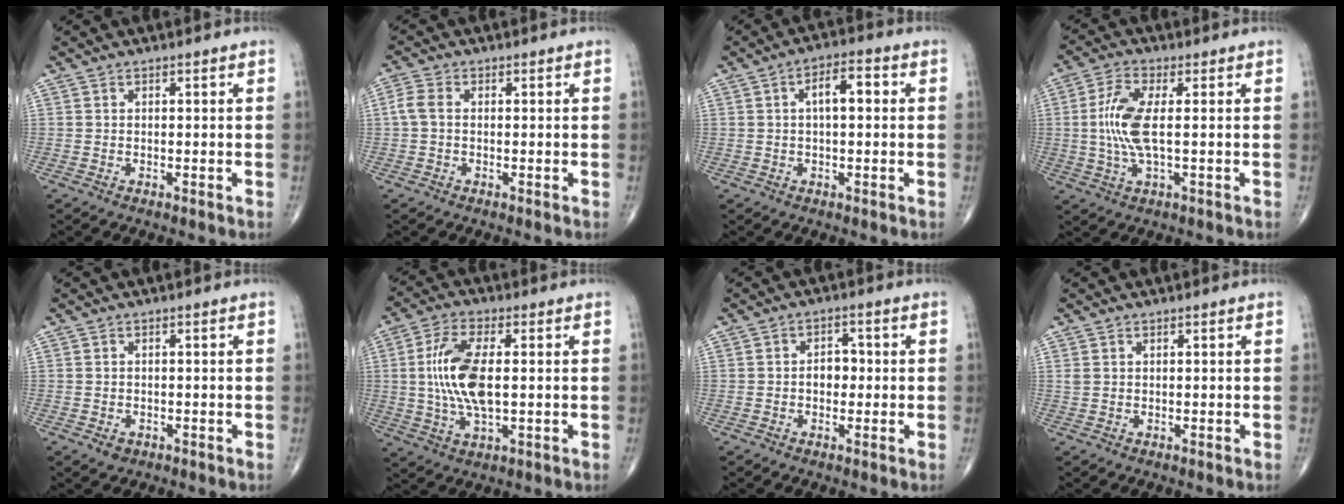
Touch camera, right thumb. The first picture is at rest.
{"total": 3.1, "force": [0.0, 2.0, 2.3], "torque": [-0.054, 0.007, -0.005]}
{"total": 6.0, "force": [1.0, 2.6, 5.3], "torque": [-0.081, 0.016, 0.009]}
{"total": 8.5, "force": [0.2, 2.6, 8.1], "torque": [-0.193, 0.001, 0.002]}
{"total": 1.6, "force": [-0.7, 1.3, 0.7], "torque": [-0.003, 0.003, -0.005]}
{"total": 12.2, "force": [0.7, 5.0, 11.1], "torque": [-0.234, 0.000, 0.014]}
{"total": 3.6, "force": [-0.3, 2.6, 2.5], "torque": [-0.022, 0.013, -0.009]}
{"total": 0.8, "force": [0.4, 0.5, 0.5], "torque": [-0.008, 0.005, 0.011]}